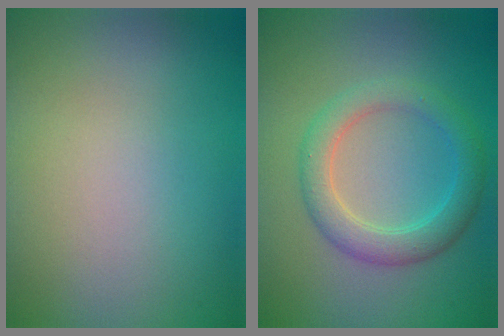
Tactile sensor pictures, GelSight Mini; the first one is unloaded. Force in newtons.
{"total": 3.7, "press": 3.7, "slide": 0.1}